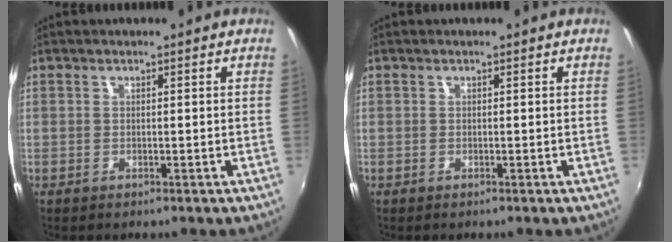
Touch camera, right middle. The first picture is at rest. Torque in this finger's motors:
{"motor_torque": [0.08, 0.18, 0.05, 0.00]}